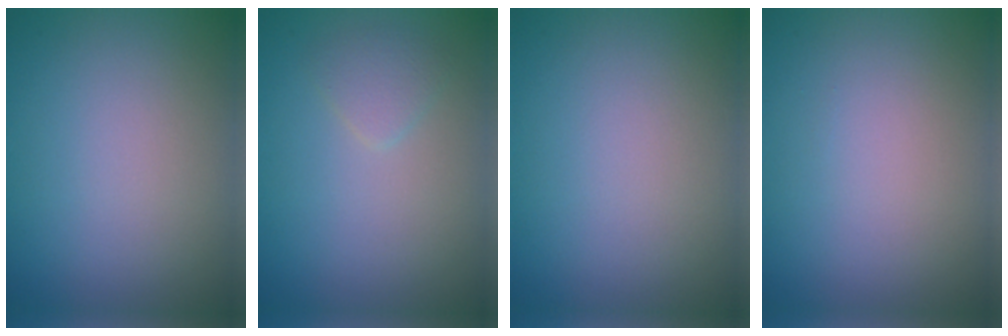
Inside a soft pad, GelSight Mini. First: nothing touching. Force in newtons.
{"total": 1.3, "press": 1.3, "slide": 0.1}
{"total": 0.0}
{"total": 0.0}